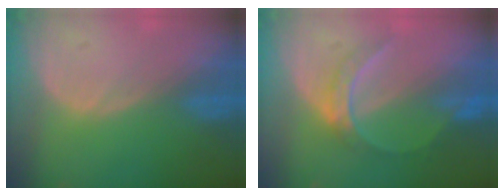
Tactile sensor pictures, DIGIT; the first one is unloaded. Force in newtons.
{"total": 6.3, "press": 5.5, "slide": 3.2}